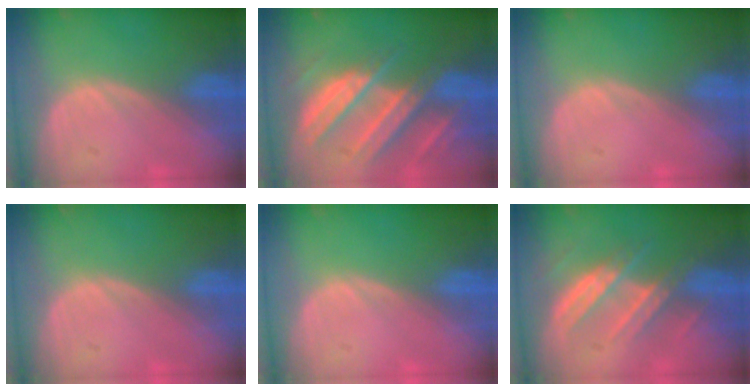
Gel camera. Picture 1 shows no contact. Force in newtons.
{"total": 10.6, "press": 9.3, "slide": 5.0}
{"total": 0.0}
{"total": 0.0}
{"total": 0.0}
{"total": 7.2, "press": 6.8, "slide": 2.2}